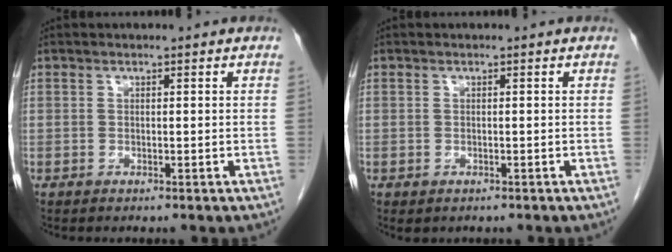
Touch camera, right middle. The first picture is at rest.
{"total": 0.6, "force": [-0.3, 0.5, 0.2], "torque": [-0.009, 0.001, 0.000]}